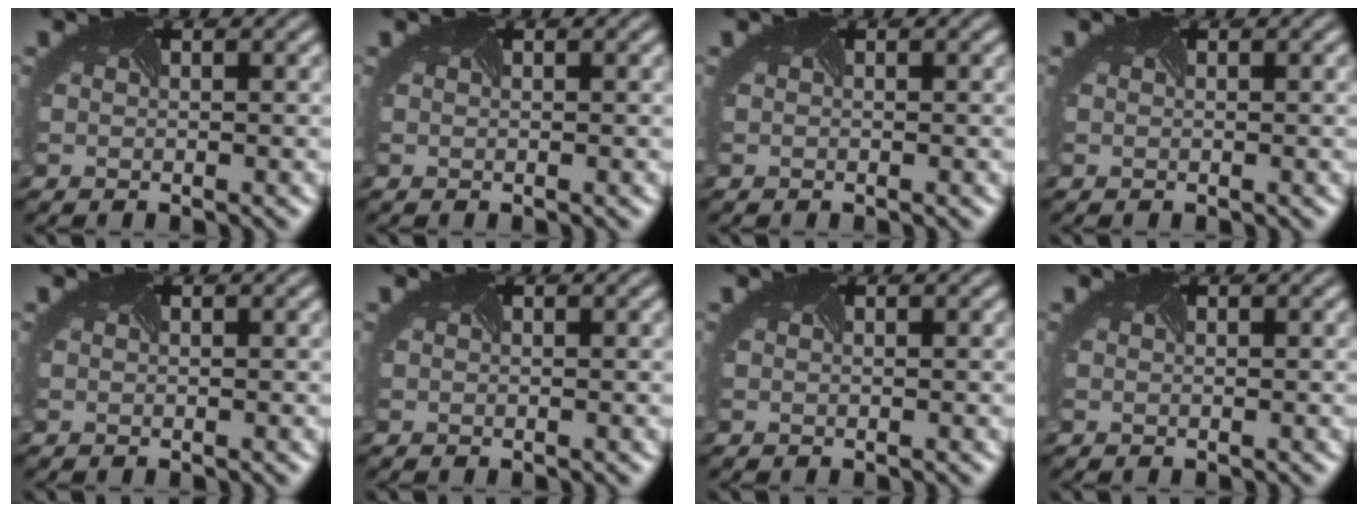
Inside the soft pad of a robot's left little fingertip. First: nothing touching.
{"total": 0.0}
{"total": 0.0}
{"total": 0.0}
{"total": 0.0}
{"total": 0.0}
{"total": 0.0}
{"total": 0.0}